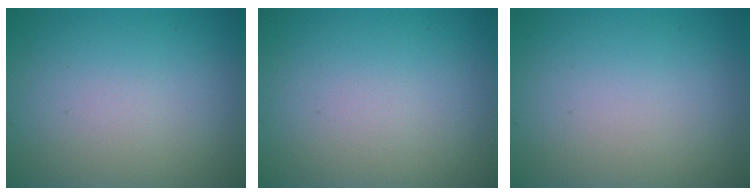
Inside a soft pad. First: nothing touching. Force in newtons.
{"total": 0.0}
{"total": 0.0}